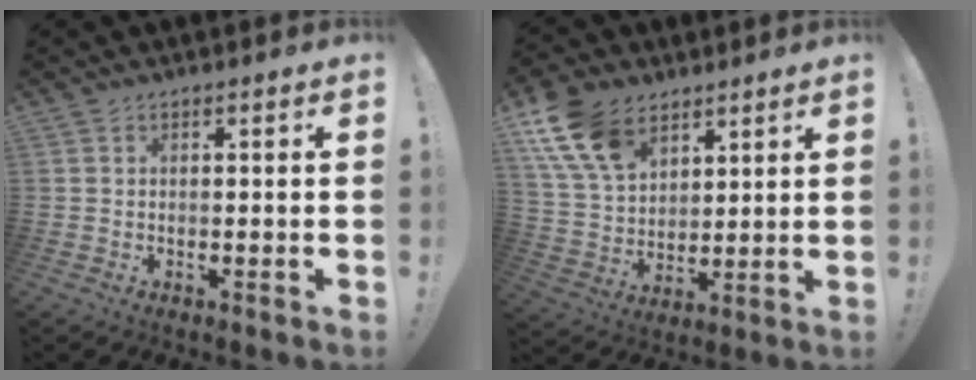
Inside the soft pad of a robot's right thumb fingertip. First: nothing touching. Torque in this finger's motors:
{"motor_torque": [0.81, 3.26, 0.61, -0.01, 0.10]}